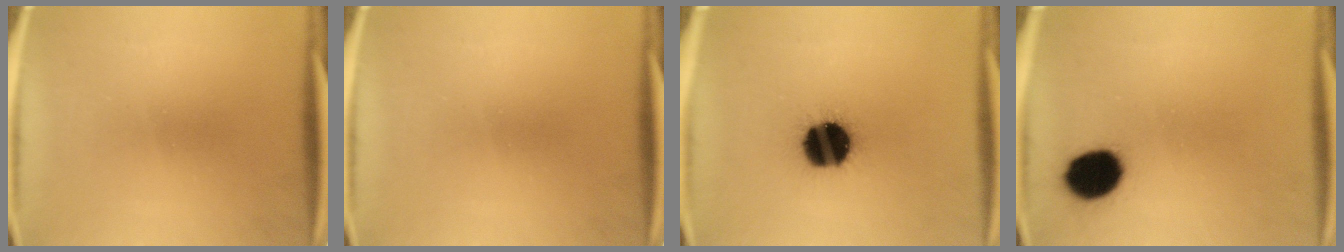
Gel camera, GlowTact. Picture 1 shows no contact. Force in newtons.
{"total": 0.0}
{"total": 17.7}
{"total": 11.1}